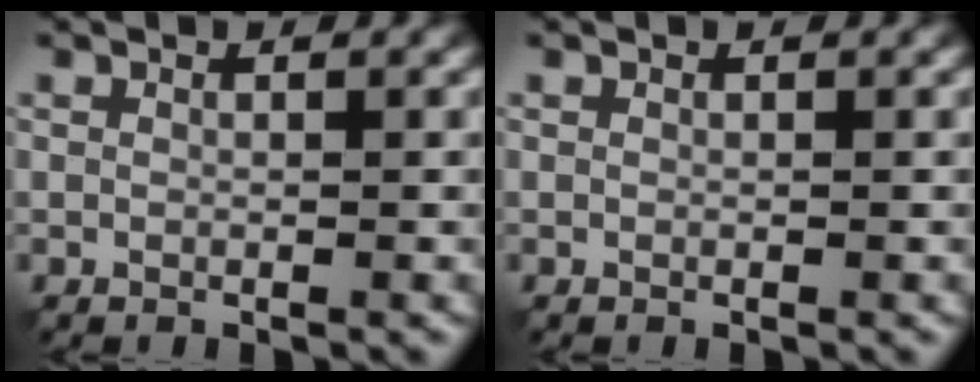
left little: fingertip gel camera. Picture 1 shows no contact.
{"total": 0.0}